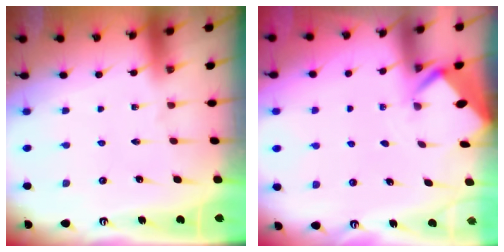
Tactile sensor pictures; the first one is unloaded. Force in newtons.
{"total": 2.4, "press": 2.4, "slide": 0.1}